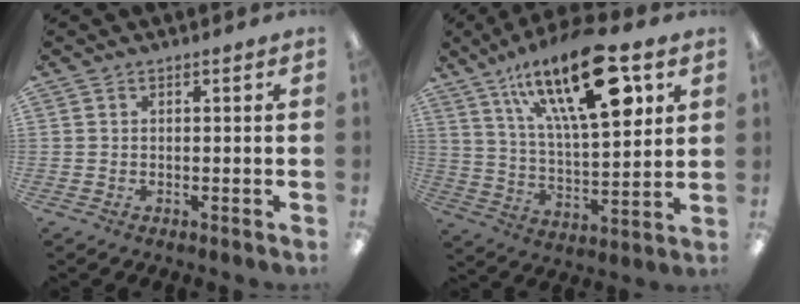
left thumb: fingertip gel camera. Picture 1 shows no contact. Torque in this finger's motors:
{"motor_torque": [0.63, 0.71, 1.36, -1.41, 0.51]}